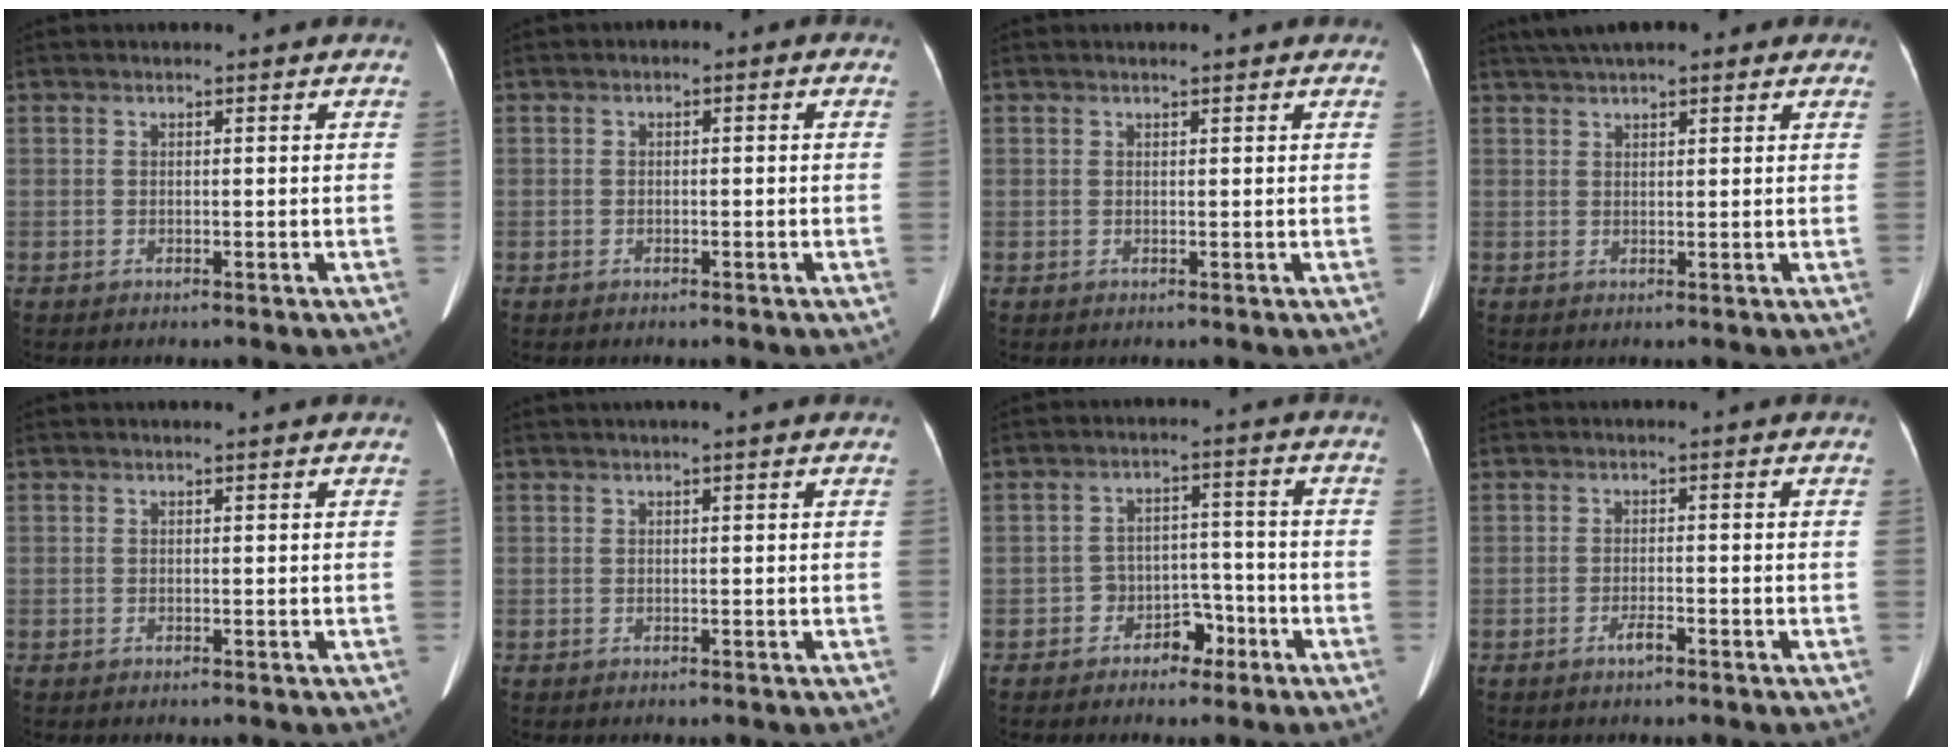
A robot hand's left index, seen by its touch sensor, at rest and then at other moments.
{"total": 1.1, "force": [-0.6, 0.8, 0.6], "torque": [-0.002, 0.010, -0.012]}
{"total": 1.0, "force": [0.8, 0.3, 0.6], "torque": [-0.012, 0.008, 0.009]}
{"total": 8.7, "force": [6.5, 2.8, 5.1], "torque": [-0.073, 0.040, 0.098]}
{"total": 0.9, "force": [0.8, 0.1, 0.3], "torque": [-0.008, 0.018, 0.007]}
{"total": 1.3, "force": [1.0, -0.3, 0.8], "torque": [-0.013, 0.015, 0.021]}
{"total": 4.5, "force": [-2.8, 3.0, 1.9], "torque": [-0.022, 0.021, -0.042]}
{"total": 1.6, "force": [-1.1, 0.2, 1.1], "torque": [-0.022, -0.001, -0.020]}